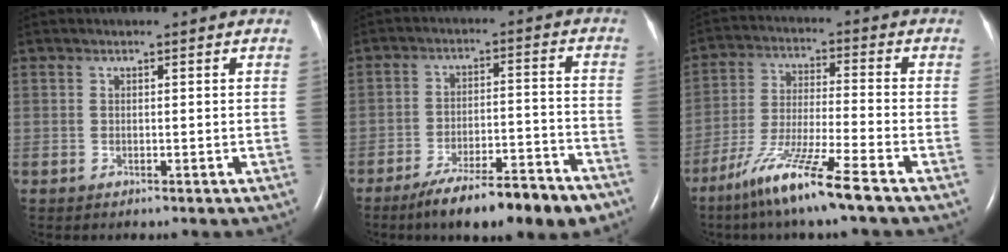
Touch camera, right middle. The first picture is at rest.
{"total": 13.7, "force": [-10.5, 2.3, 8.6], "torque": [-0.115, -0.001, -0.162]}
{"total": 11.5, "force": [-7.8, -0.8, 8.4], "torque": [-0.171, -0.038, -0.149]}